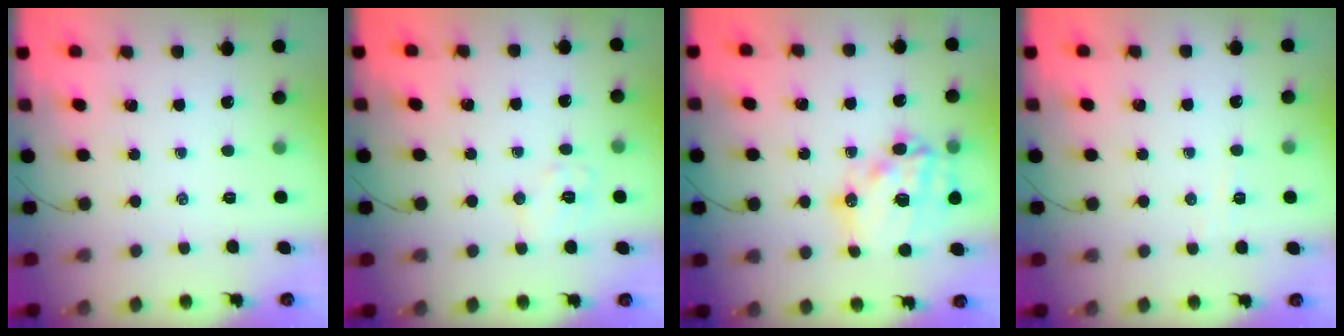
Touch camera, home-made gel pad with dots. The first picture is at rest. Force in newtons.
{"total": 6.3, "press": 6.2, "slide": 0.8}
{"total": 19.2, "press": 18.8, "slide": 3.9}
{"total": 3.1, "press": 2.9, "slide": 1.0}